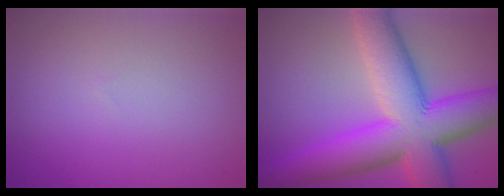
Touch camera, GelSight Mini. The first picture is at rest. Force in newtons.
{"total": 13.1, "press": 13.1, "slide": 0.4}